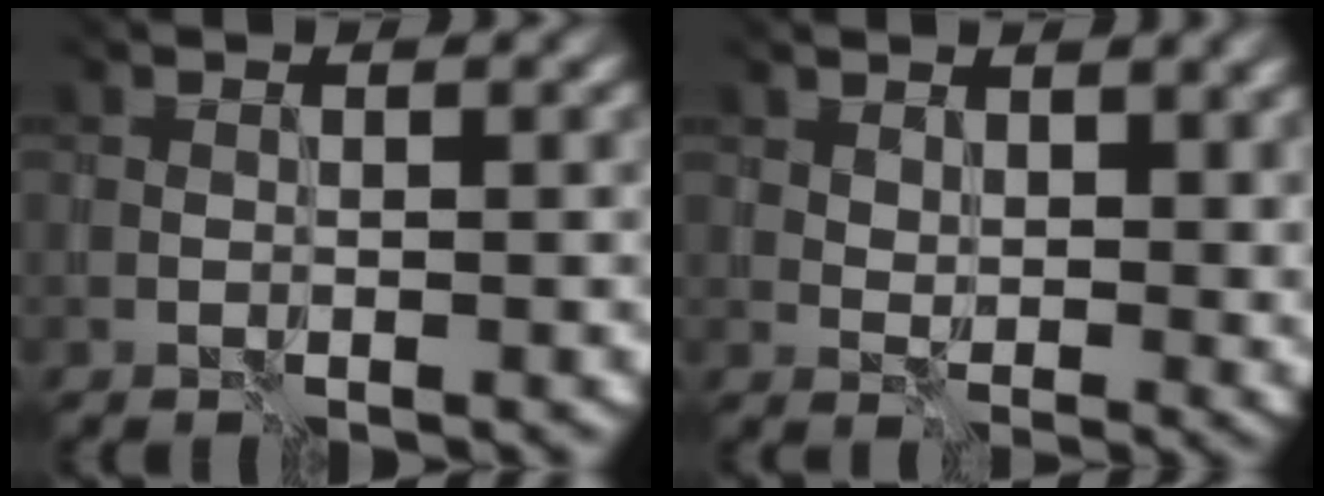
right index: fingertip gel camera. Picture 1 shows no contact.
{"total": 4.4, "force": [2.6, 2.6, 2.4], "torque": [-0.040, -0.008, 0.053]}